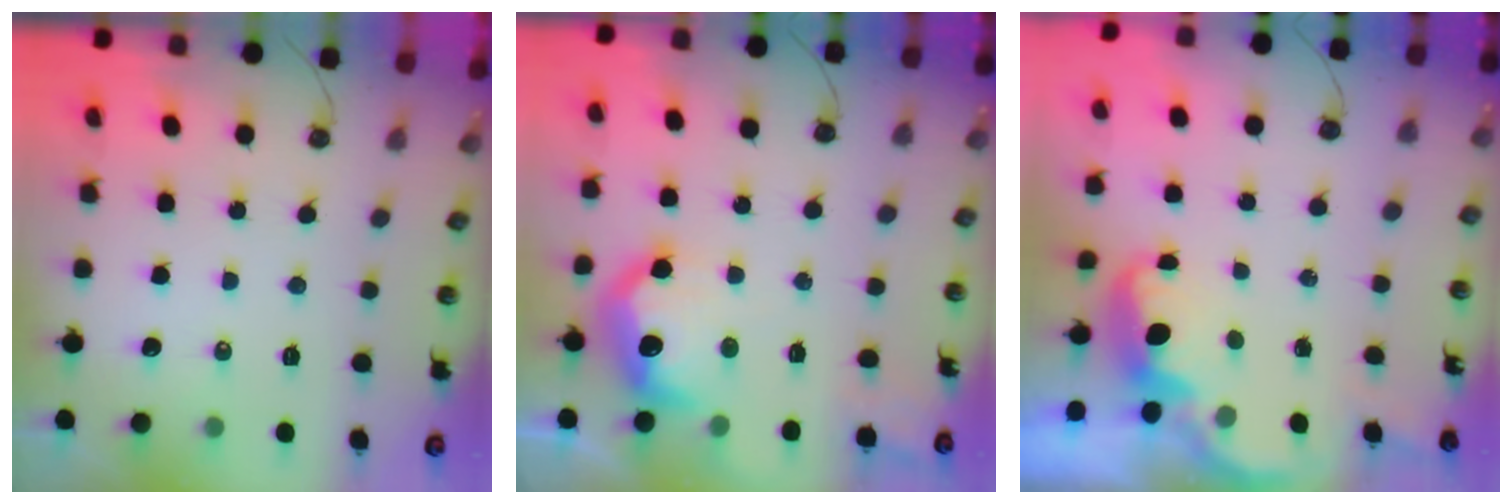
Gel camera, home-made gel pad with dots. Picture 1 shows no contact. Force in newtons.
{"total": 12.9, "press": 12.9, "slide": 0.7}
{"total": 2.8, "press": 2.7, "slide": 0.6}